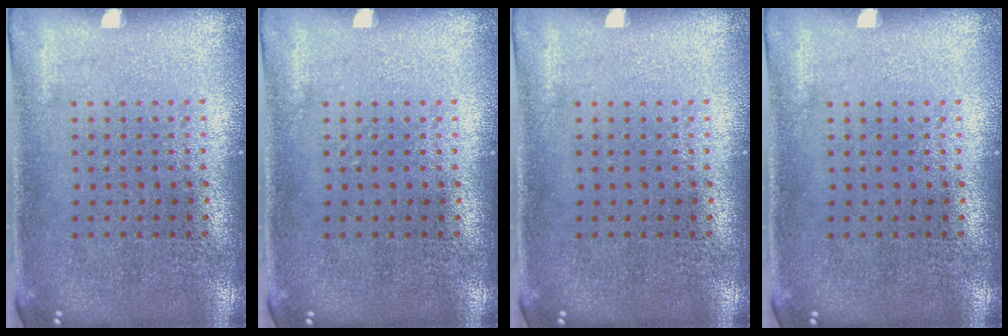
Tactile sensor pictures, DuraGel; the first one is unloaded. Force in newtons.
{"total": 0.0}
{"total": 0.0}
{"total": 0.0}